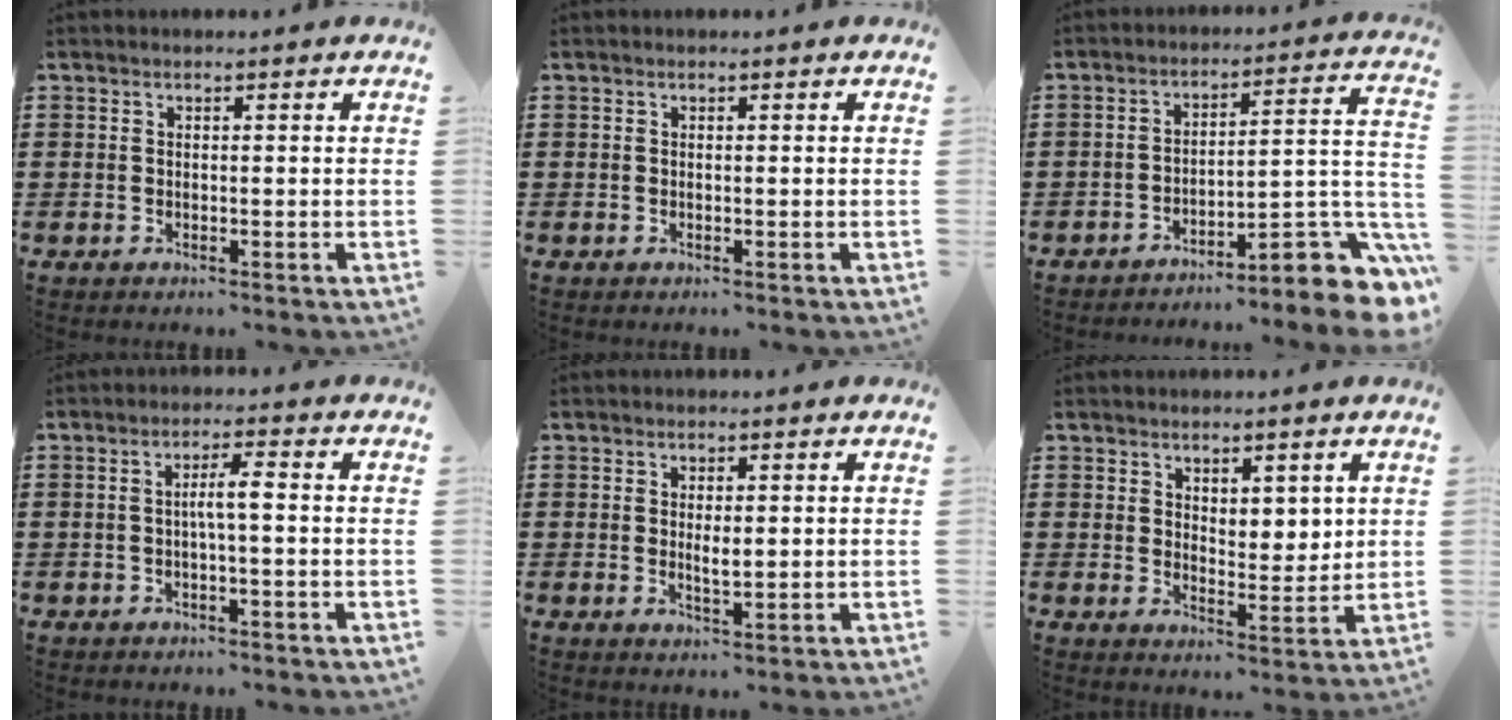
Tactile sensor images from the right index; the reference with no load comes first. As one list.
[{"total": 0.0}, {"total": 7.7, "force": [-5.0, 1.9, 5.6], "torque": [-0.071, -0.008, -0.096]}, {"total": 3.3, "force": [-0.3, 0.3, 3.3], "torque": [-0.061, 0.001, -0.008]}, {"total": 2.2, "force": [0.2, 0.7, 2.1], "torque": [-0.040, -0.001, 0.004]}, {"total": 3.9, "force": [3.1, 2.1, 1.0], "torque": [-0.020, 0.000, 0.056]}]